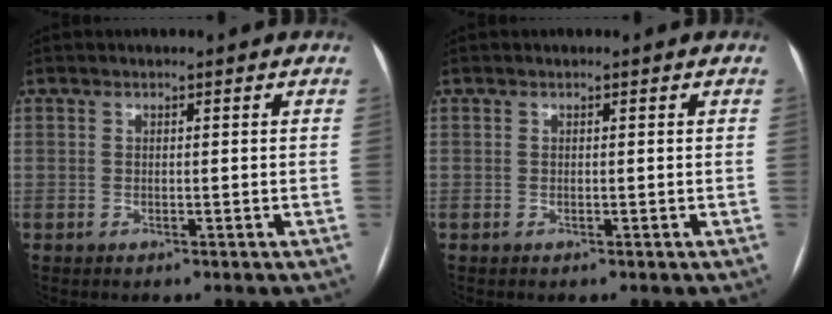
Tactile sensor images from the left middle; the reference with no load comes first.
{"total": 0.0}